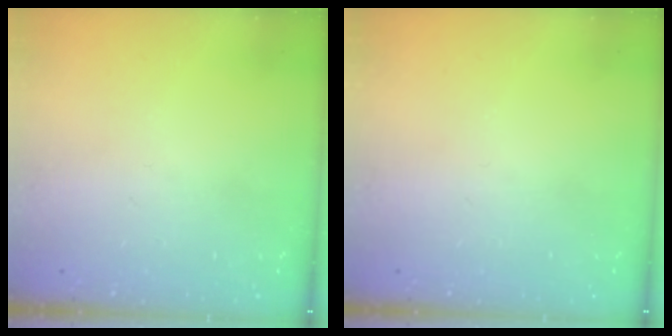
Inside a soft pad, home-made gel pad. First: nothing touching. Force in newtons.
{"total": 0.0}